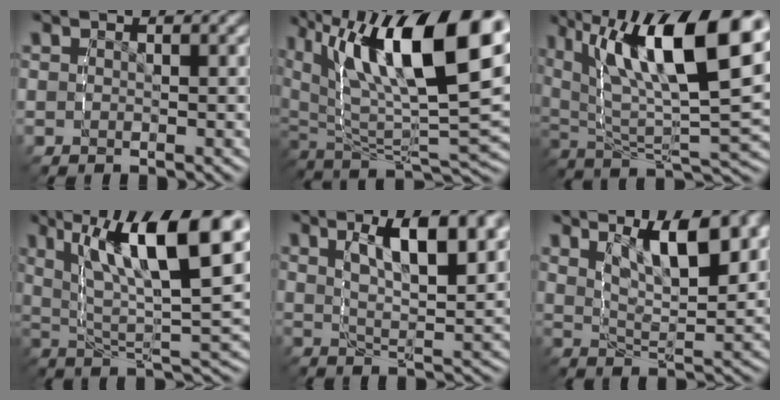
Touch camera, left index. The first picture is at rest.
{"total": 14.0, "force": [2.9, 6.2, 12.2], "torque": [-0.208, -0.006, 0.049]}
{"total": 12.7, "force": [3.1, 5.7, 10.9], "torque": [-0.199, -0.001, 0.046]}
{"total": 11.6, "force": [3.2, 4.9, 10.0], "torque": [-0.166, 0.002, 0.046]}
{"total": 6.2, "force": [2.1, 1.9, 5.5], "torque": [-0.096, -0.006, 0.034]}
{"total": 7.2, "force": [2.9, 3.0, 5.8], "torque": [-0.103, -0.008, 0.046]}